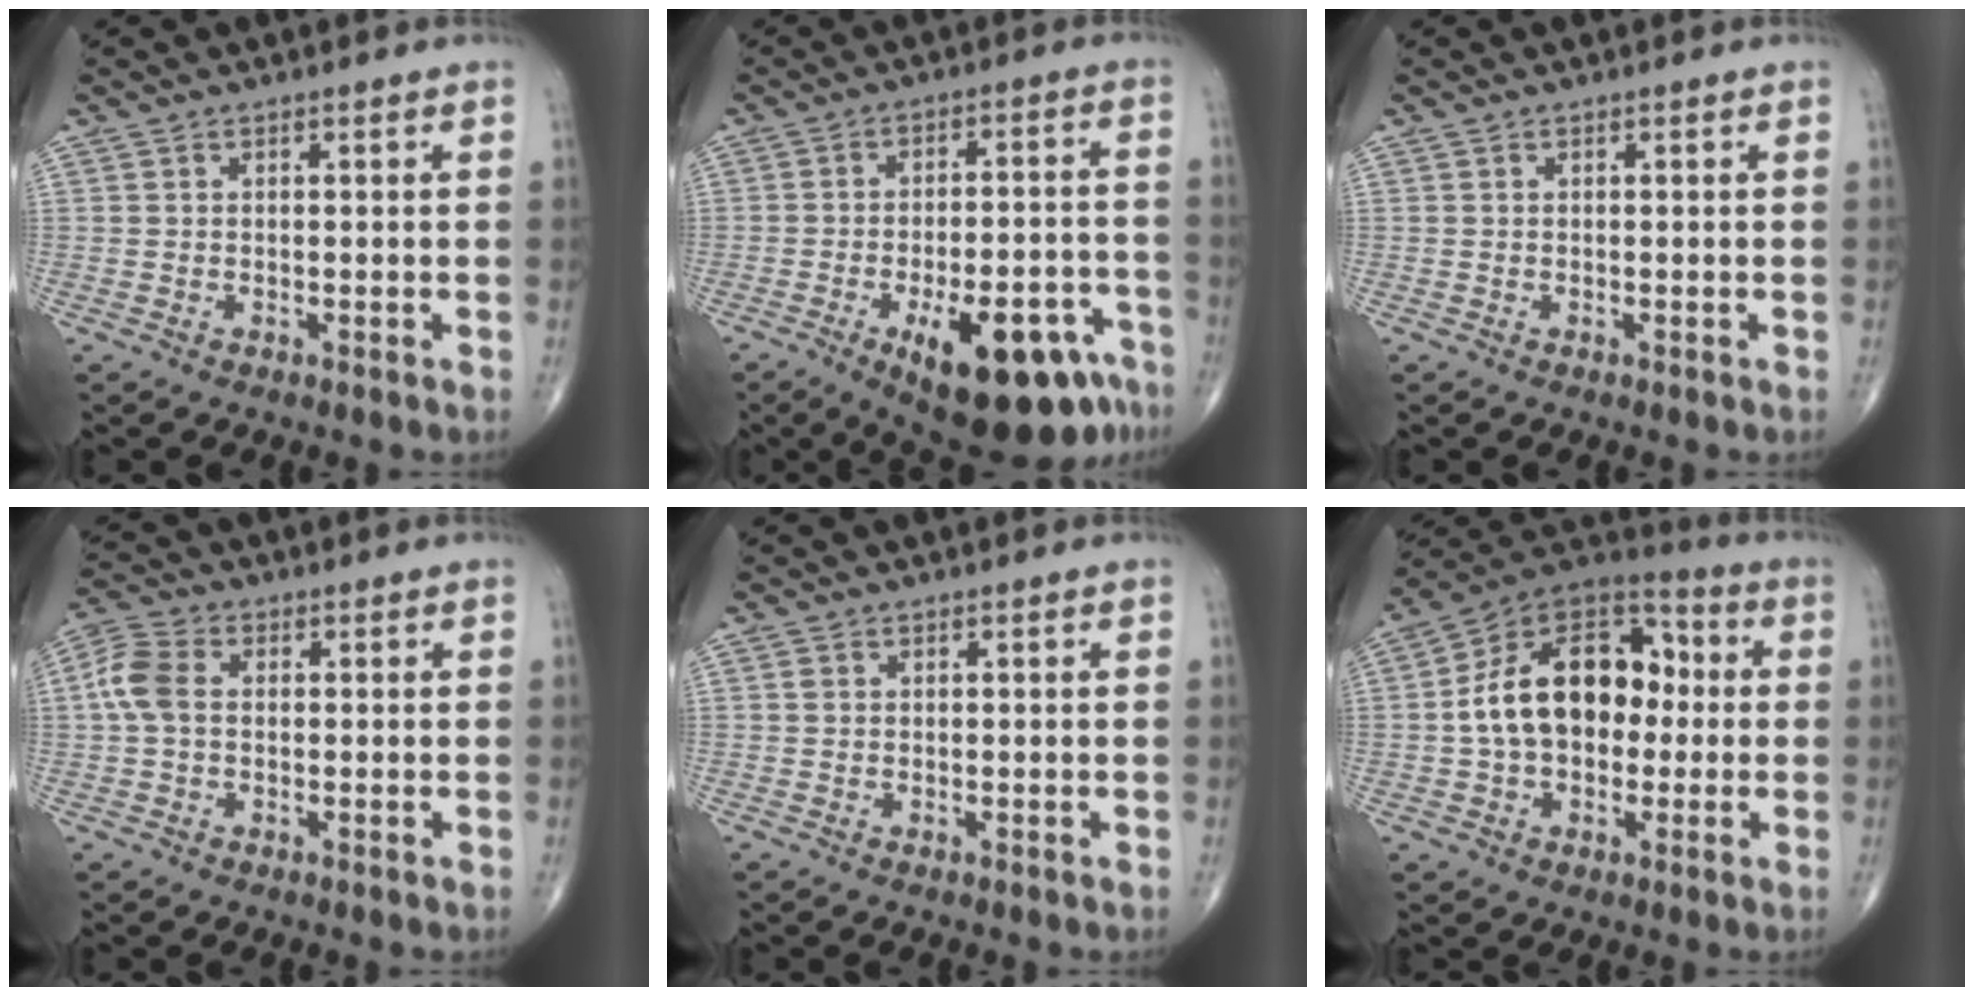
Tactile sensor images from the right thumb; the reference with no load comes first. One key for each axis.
{"total": 19.4, "fx": -10.4, "fy": 7.5, "fz": 14.6, "tx": -0.150, "ty": 0.053, "tz": -0.137}
{"total": 0.0}
{"total": 6.5, "fx": 0.4, "fy": 4.5, "fz": 4.7, "tx": -0.110, "ty": 0.020, "tz": 0.000}
{"total": 0.8, "fx": 0.2, "fy": 0.7, "fz": 0.3, "tx": -0.004, "ty": 0.001, "tz": 0.002}
{"total": 18.8, "fx": 0.3, "fy": 12.5, "fz": 14.1, "tx": -0.203, "ty": 0.042, "tz": -0.003}